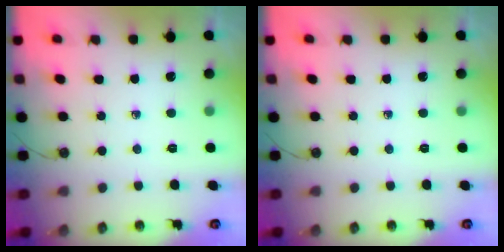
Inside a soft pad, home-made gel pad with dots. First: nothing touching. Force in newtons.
{"total": 0.0}